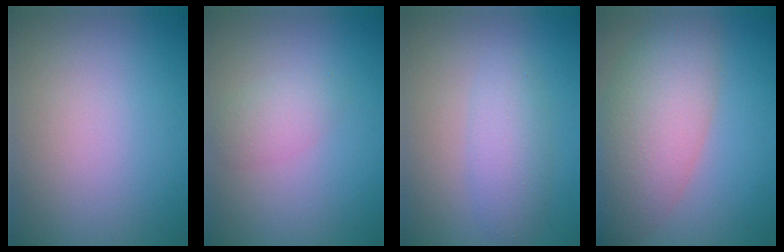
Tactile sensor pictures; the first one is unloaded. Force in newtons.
{"total": 1.8, "press": 1.8, "slide": 0.1}
{"total": 2.9, "press": 2.9, "slide": 0.1}
{"total": 7.7, "press": 7.7, "slide": 0.4}